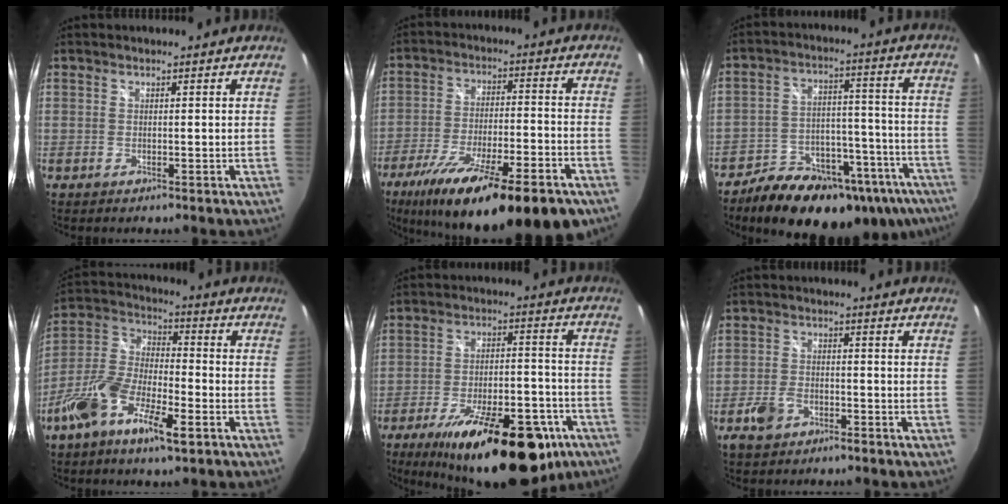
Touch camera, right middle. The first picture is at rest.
{"total": 24.0, "force": [-16.3, 5.2, 16.8], "torque": [-0.287, -0.049, -0.249]}
{"total": 25.4, "force": [-17.5, 12.0, 13.9], "torque": [-0.213, 0.012, -0.220]}
{"total": 13.9, "force": [-7.3, 4.7, 10.9], "torque": [-0.234, -0.006, -0.146]}
{"total": 24.9, "force": [-15.9, 9.7, 16.5], "torque": [-0.263, -0.017, -0.219]}
{"total": 5.3, "force": [-3.3, 3.0, 2.8], "torque": [-0.073, 0.001, -0.058]}